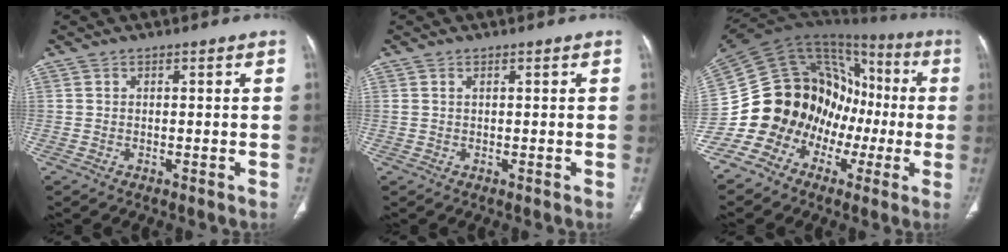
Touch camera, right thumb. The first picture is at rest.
{"total": 0.5, "force": [0.2, 0.2, 0.4], "torque": [-0.012, 0.010, 0.008]}
{"total": 19.4, "force": [-6.5, 15.7, 9.3], "torque": [-0.119, 0.109, -0.111]}